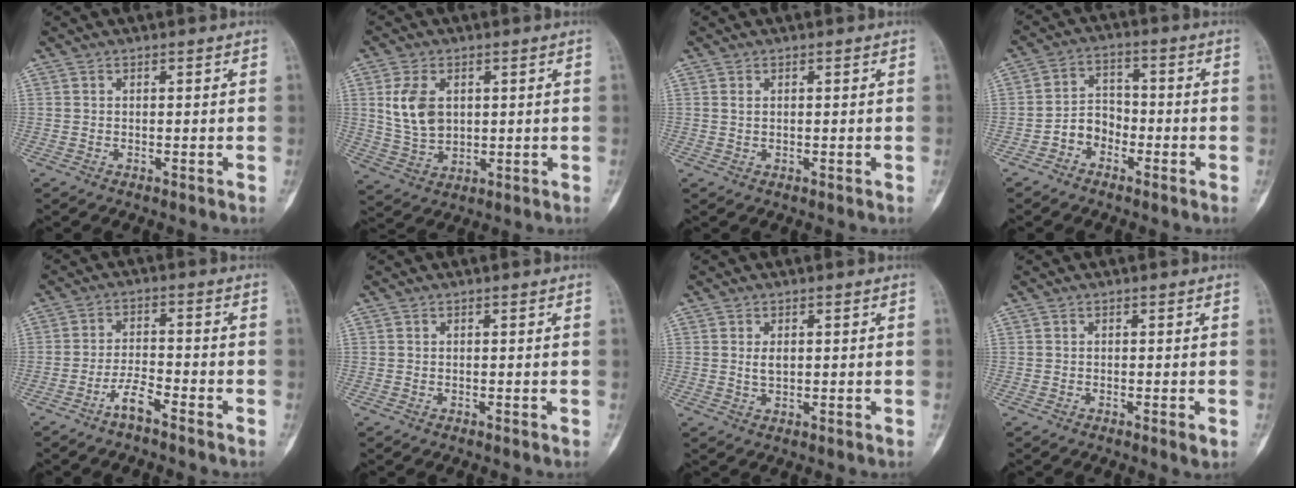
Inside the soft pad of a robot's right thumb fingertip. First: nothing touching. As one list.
[{"total": 8.6, "force": [2.1, 5.7, 6.1], "torque": [-0.111, -0.006, 0.052]}, {"total": 0.8, "force": [0.3, 0.4, 0.5], "torque": [-0.013, 0.003, 0.008]}, {"total": 5.4, "force": [-2.7, 4.1, 2.2], "torque": [-0.016, 0.033, -0.059]}, {"total": 4.3, "force": [-3.1, 0.9, 2.7], "torque": [-0.051, 0.026, -0.061]}, {"total": 0.0}, {"total": 2.1, "force": [0.5, 1.2, 1.7], "torque": [-0.027, -0.004, 0.010]}, {"total": 1.2, "force": [-0.4, 0.2, 1.2], "torque": [-0.017, -0.003, -0.004]}]